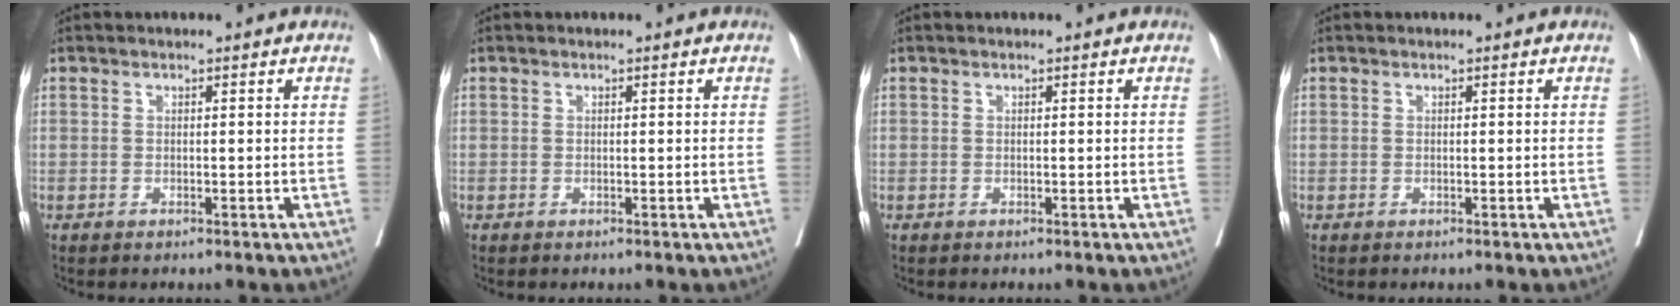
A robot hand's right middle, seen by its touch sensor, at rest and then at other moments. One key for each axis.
{"total": 0.0}
{"total": 0.0}
{"total": 0.0}